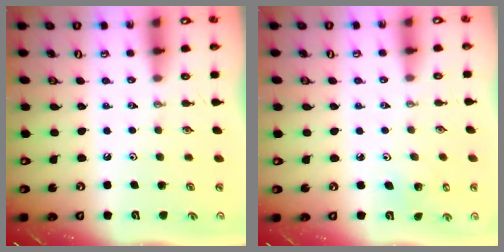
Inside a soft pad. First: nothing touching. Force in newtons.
{"total": 2.8, "press": 2.8, "slide": 0.2}